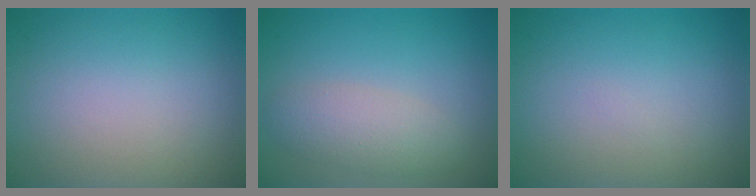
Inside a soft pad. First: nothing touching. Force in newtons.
{"total": 2.9, "press": 2.9, "slide": 0.2}
{"total": 0.0}